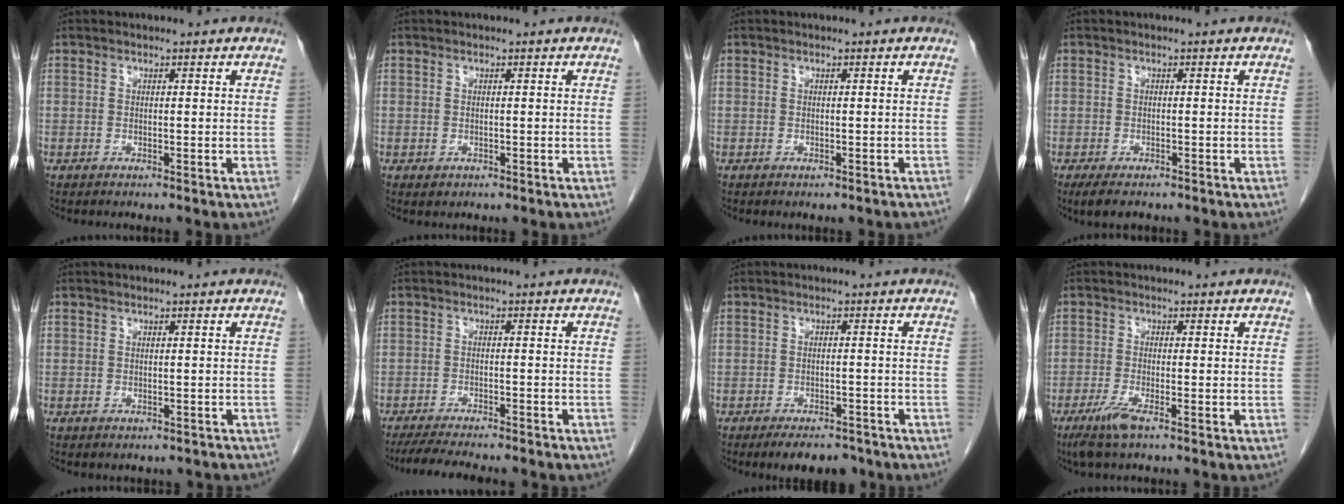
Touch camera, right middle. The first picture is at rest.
{"total": 0.6, "force": [-0.1, 0.5, 0.2], "torque": [-0.002, 0.002, 0.002]}
{"total": 2.3, "force": [-1.9, 0.8, 0.9], "torque": [-0.011, -0.003, -0.019]}
{"total": 3.5, "force": [-2.5, 1.3, 2.0], "torque": [-0.032, -0.007, -0.035]}
{"total": 2.6, "force": [-2.1, 1.3, 0.8], "torque": [-0.007, 0.002, -0.018]}
{"total": 11.2, "force": [-9.7, 1.7, 5.3], "torque": [-0.073, -0.011, -0.135]}
{"total": 5.7, "force": [-4.6, 2.5, 2.3], "torque": [-0.028, -0.001, -0.064]}
{"total": 3.8, "force": [-2.4, 0.3, 2.9], "torque": [-0.067, -0.012, -0.049]}